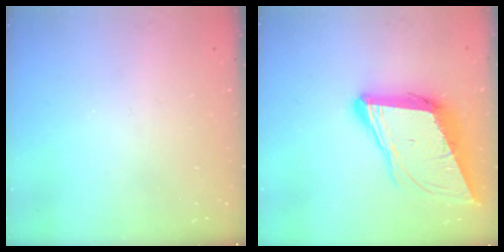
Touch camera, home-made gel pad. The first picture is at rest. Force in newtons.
{"total": 15.9, "press": 15.4, "slide": 3.9}